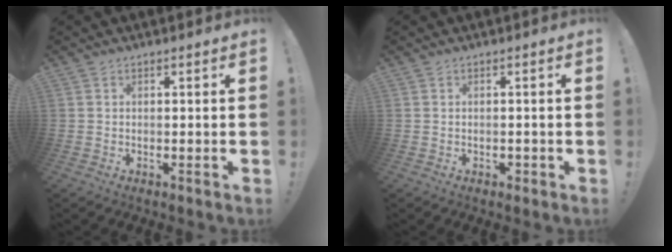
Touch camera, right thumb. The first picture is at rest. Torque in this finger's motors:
{"motor_torque": [0.07, -0.28, -0.14, 0.06, -0.03]}